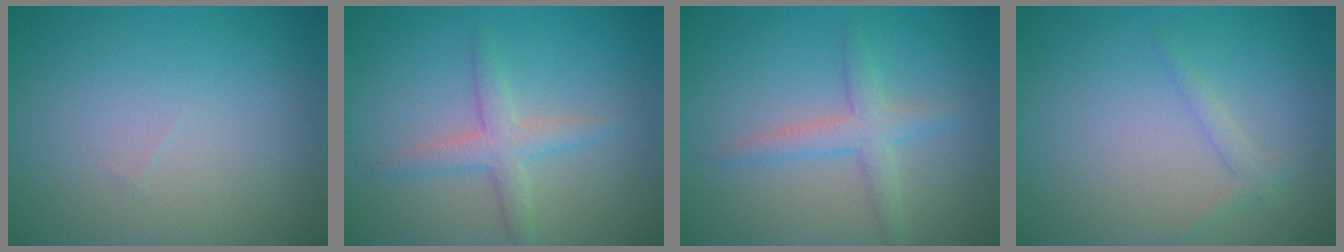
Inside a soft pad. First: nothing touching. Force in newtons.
{"total": 2.7, "press": 2.7, "slide": 0.1}
{"total": 2.5, "press": 2.5, "slide": 0.2}
{"total": 1.1, "press": 1.1, "slide": 0.1}